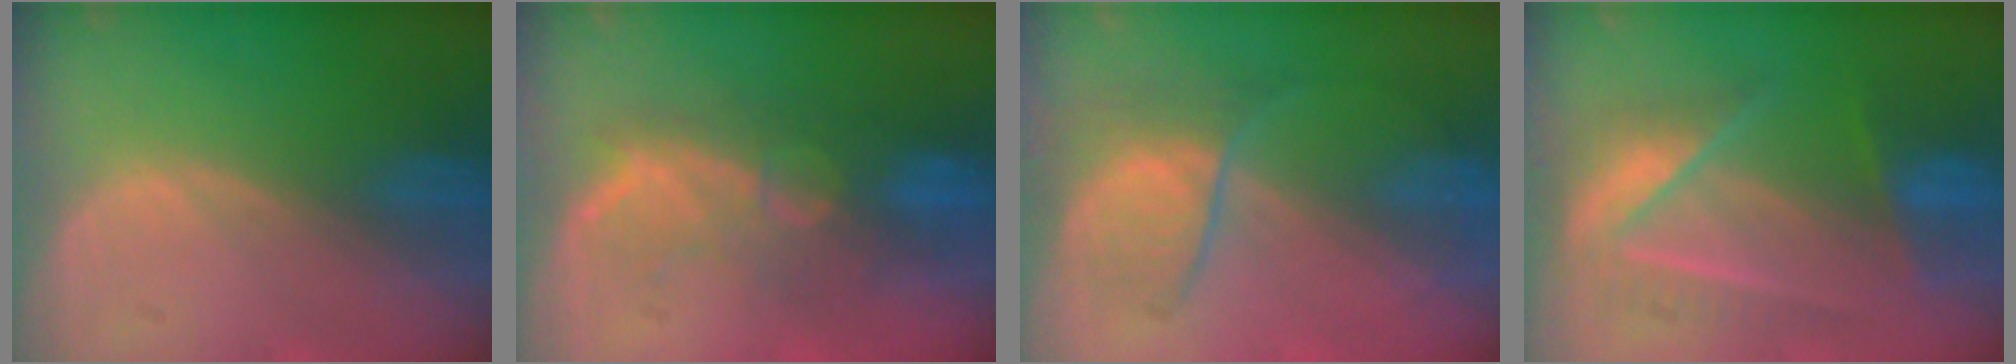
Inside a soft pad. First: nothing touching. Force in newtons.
{"total": 10.1, "press": 8.6, "slide": 5.4}
{"total": 6.6, "press": 6.0, "slide": 2.7}
{"total": 7.5, "press": 7.4, "slide": 1.1}